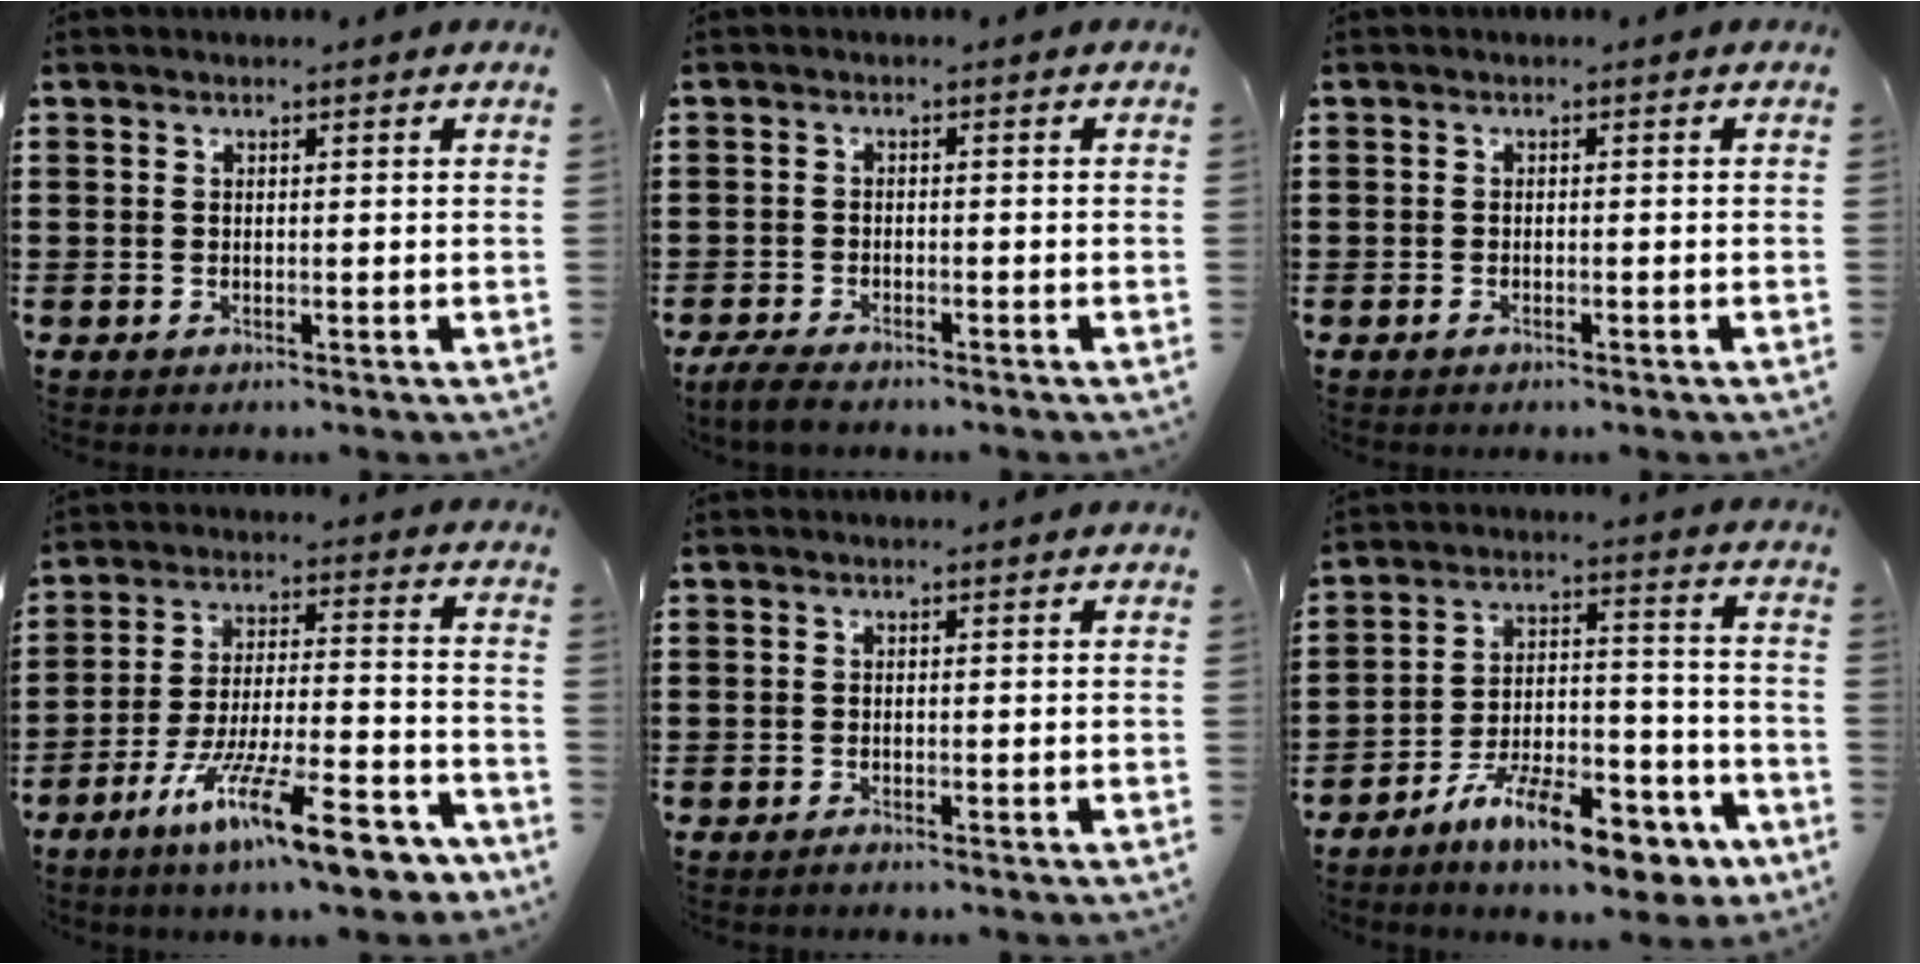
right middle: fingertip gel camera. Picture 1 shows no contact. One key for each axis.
{"total": 2.6, "fx": -2.3, "fy": 0.5, "fz": 1.2, "tx": -0.035, "ty": -0.001, "tz": -0.051}
{"total": 0.7, "fx": -0.6, "fy": 0.2, "fz": 0.4, "tx": -0.011, "ty": -0.003, "tz": -0.010}
{"total": 15.1, "fx": -11.0, "fy": 2.3, "fz": 10.1, "tx": -0.172, "ty": 0.035, "tz": -0.194}
{"total": 0.6, "fx": -0.5, "fy": 0.1, "fz": 0.4, "tx": -0.009, "ty": -0.004, "tz": -0.009}
{"total": 13.8, "fx": -10.5, "fy": 3.7, "fz": 8.1, "tx": -0.129, "ty": 0.048, "tz": -0.186}